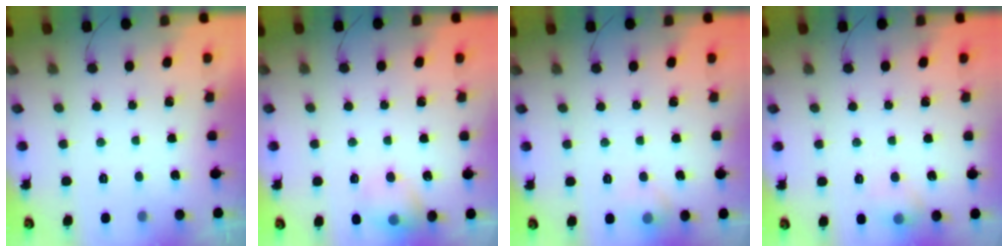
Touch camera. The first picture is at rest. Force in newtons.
{"total": 9.3, "press": 9.1, "slide": 1.6}
{"total": 5.8, "press": 5.6, "slide": 1.7}
{"total": 6.2, "press": 6.1, "slide": 1.3}